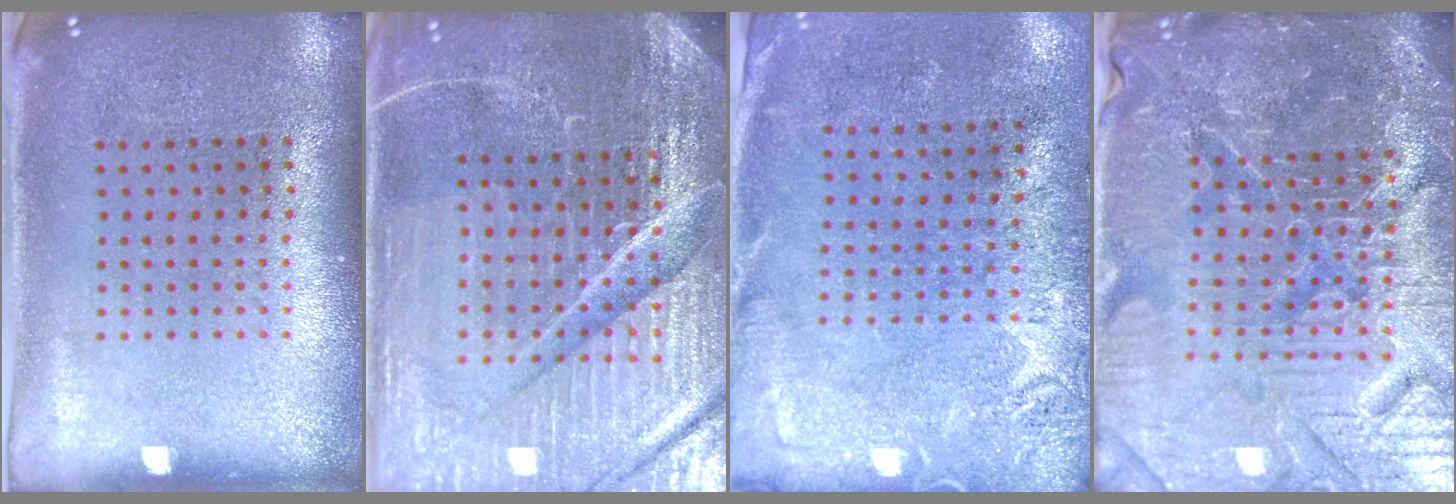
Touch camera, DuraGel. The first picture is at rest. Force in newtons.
{"total": 6.3, "press": 5.7, "slide": 2.9}
{"total": 2.8, "press": 2.3, "slide": 1.5}
{"total": 6.2, "press": 5.7, "slide": 2.5}